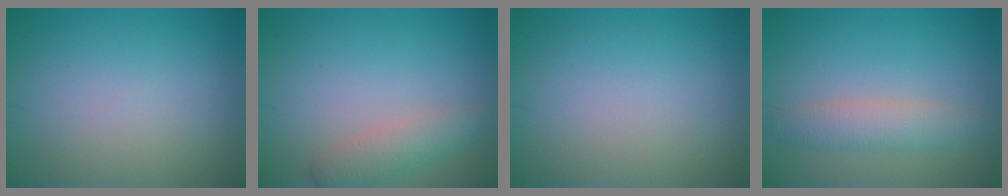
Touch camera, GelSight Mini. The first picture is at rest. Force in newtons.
{"total": 2.6, "press": 2.6, "slide": 0.1}
{"total": 0.0}
{"total": 3.0, "press": 3.0, "slide": 0.0}